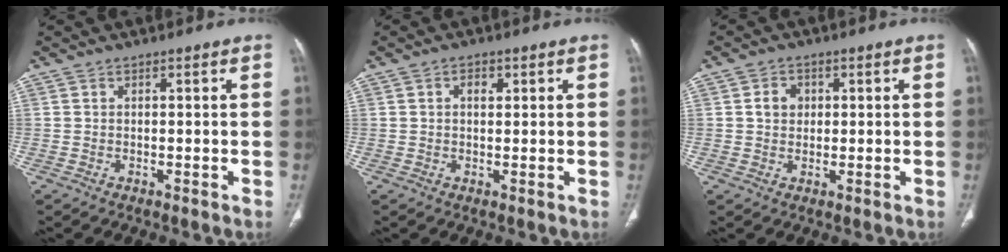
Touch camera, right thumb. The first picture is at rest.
{"total": 2.5, "force": [0.9, 1.6, 1.8], "torque": [-0.023, 0.001, 0.013]}
{"total": 3.3, "force": [0.7, 2.8, 1.7], "torque": [-0.015, 0.003, 0.011]}